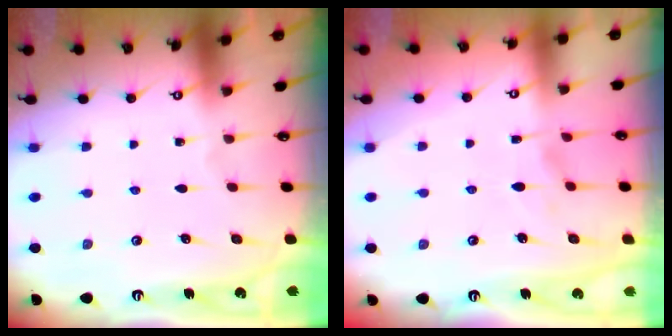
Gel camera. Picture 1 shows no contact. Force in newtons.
{"total": 2.3, "press": 2.1, "slide": 1.1}